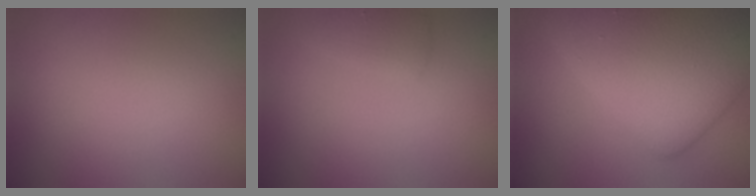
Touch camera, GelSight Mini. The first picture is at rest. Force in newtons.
{"total": 1.4, "press": 1.4, "slide": 0.1}
{"total": 9.5, "press": 9.5, "slide": 0.2}